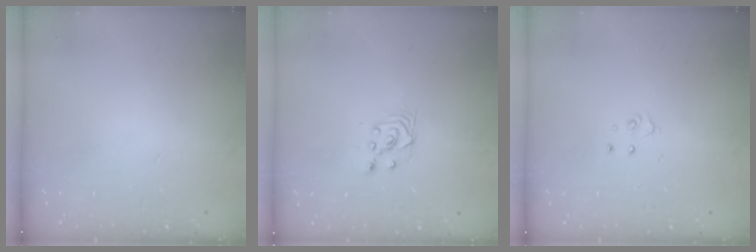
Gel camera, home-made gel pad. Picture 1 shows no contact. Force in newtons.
{"total": 3.6, "press": 3.2, "slide": 1.6}
{"total": 3.2, "press": 3.2, "slide": 0.3}